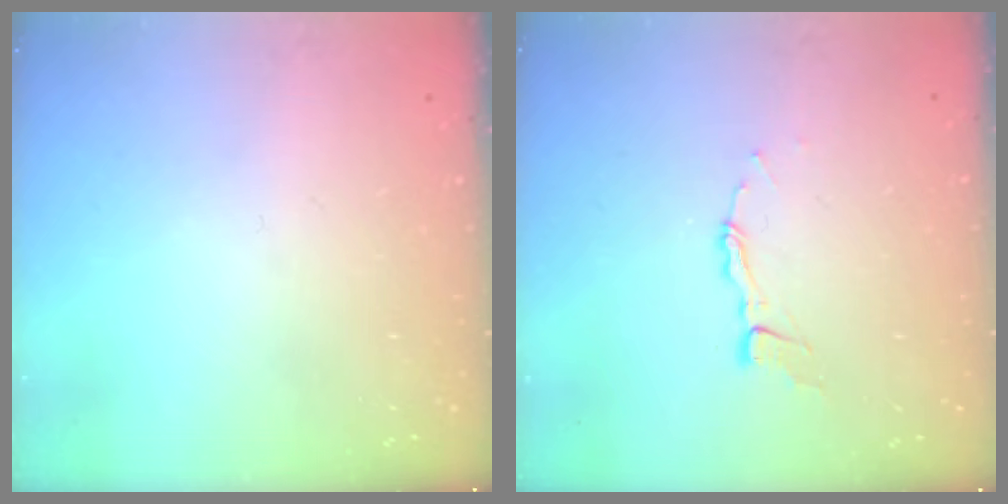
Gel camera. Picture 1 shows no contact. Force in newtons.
{"total": 3.9, "press": 3.9, "slide": 0.2}